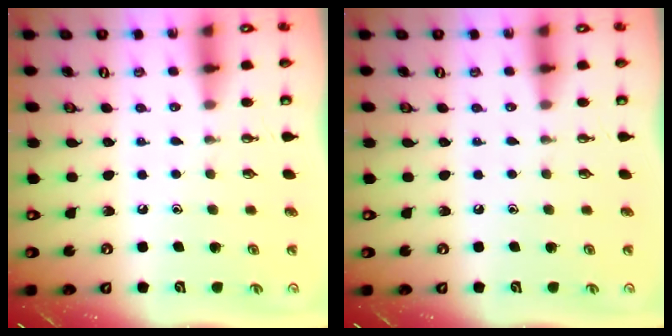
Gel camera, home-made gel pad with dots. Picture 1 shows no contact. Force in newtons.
{"total": 0.0}